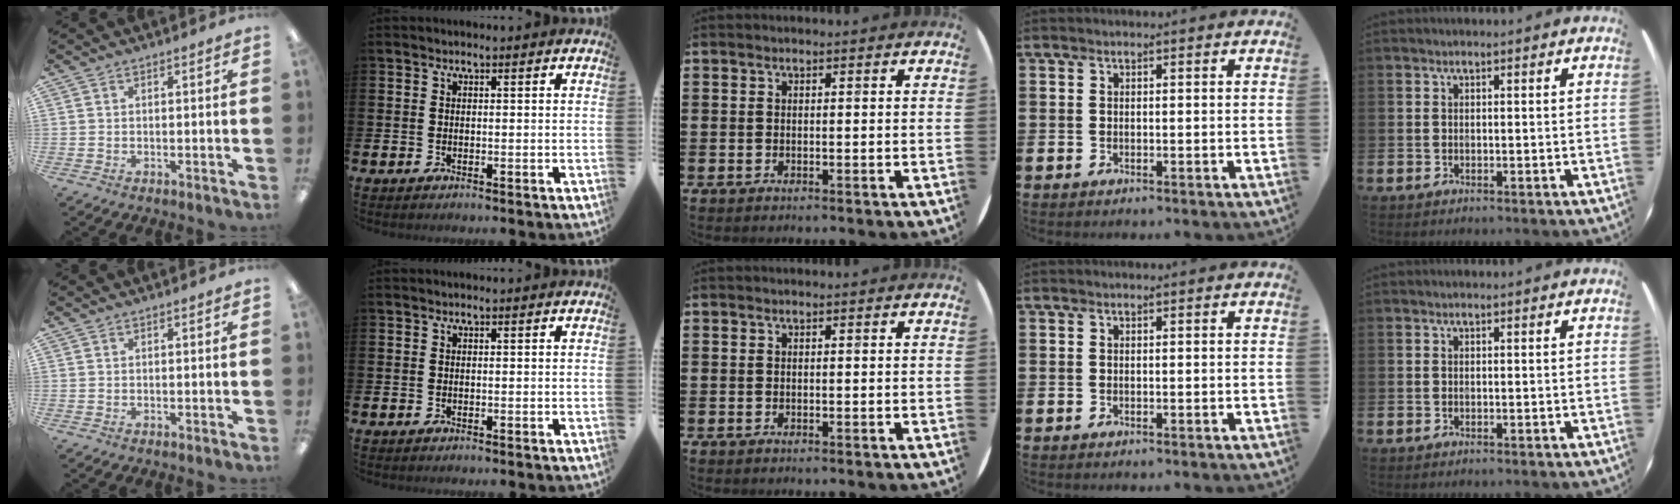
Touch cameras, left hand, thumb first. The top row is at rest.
{}